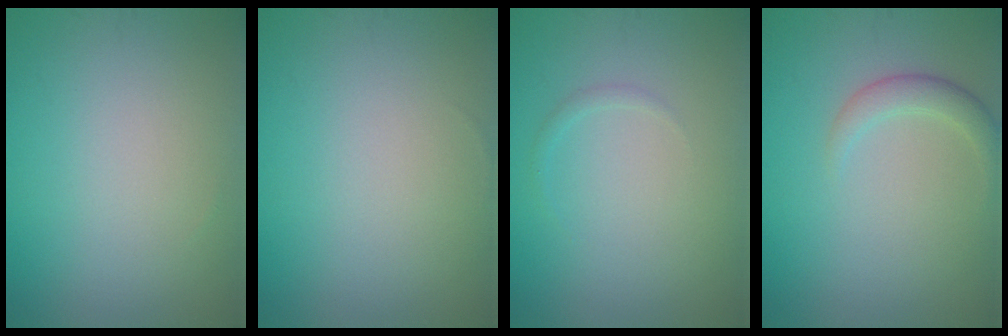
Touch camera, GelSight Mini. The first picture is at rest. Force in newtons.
{"total": 0.0}
{"total": 0.6, "press": 0.6, "slide": 0.1}
{"total": 2.0, "press": 2.0, "slide": 0.1}